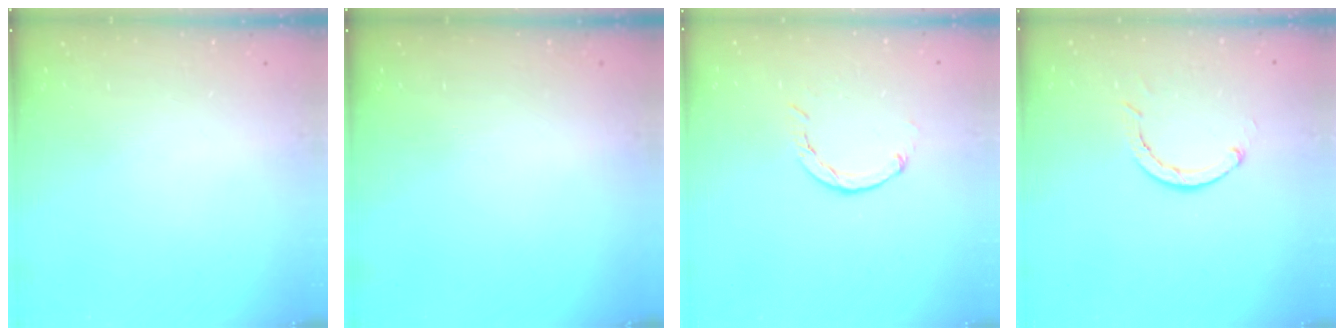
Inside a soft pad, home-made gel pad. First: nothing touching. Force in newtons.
{"total": 0.0}
{"total": 2.7, "press": 2.7, "slide": 0.5}
{"total": 2.9, "press": 2.9, "slide": 0.5}